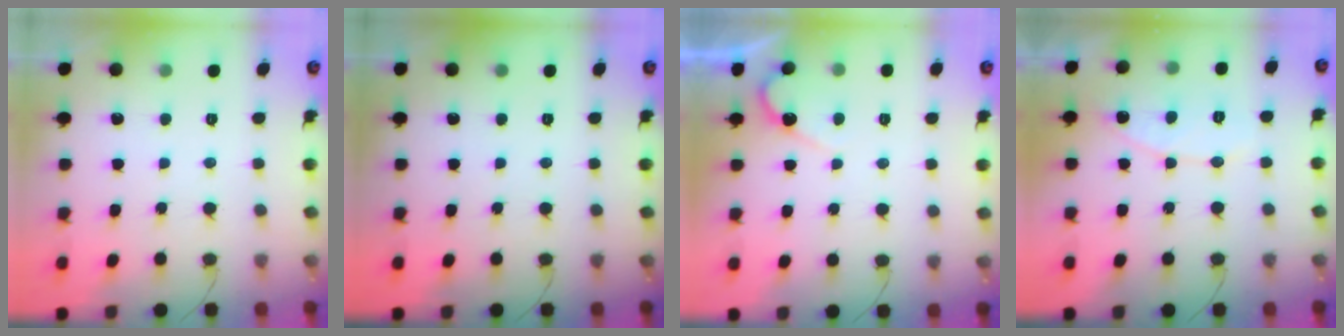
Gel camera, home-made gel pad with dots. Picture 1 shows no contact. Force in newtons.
{"total": 0.0}
{"total": 5.2, "press": 5.1, "slide": 0.4}
{"total": 7.0, "press": 7.0, "slide": 0.6}